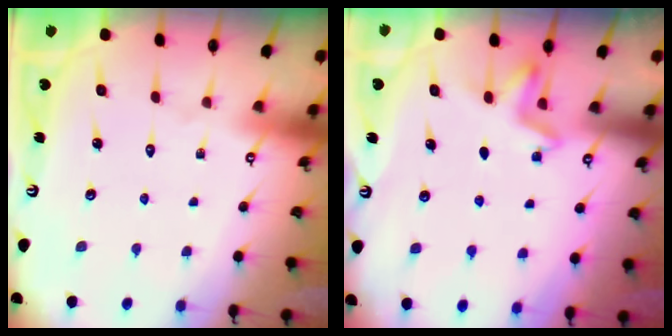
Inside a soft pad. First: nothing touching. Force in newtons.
{"total": 2.4, "press": 2.2, "slide": 1.1}